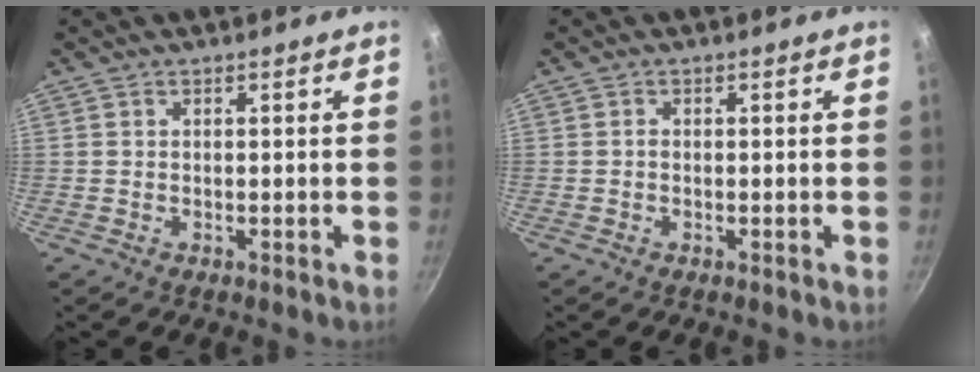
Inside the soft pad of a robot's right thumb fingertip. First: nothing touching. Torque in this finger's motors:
{"motor_torque": [0.26, 0.02, 0.42, 0.01, -0.02]}